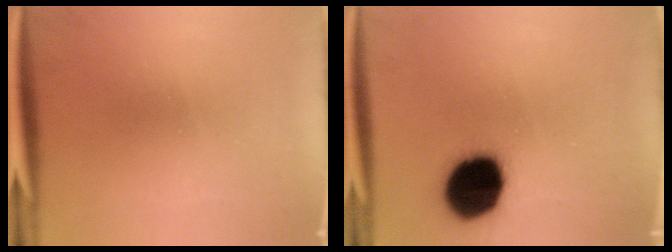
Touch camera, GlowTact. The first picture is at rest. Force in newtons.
{"total": 17.1}